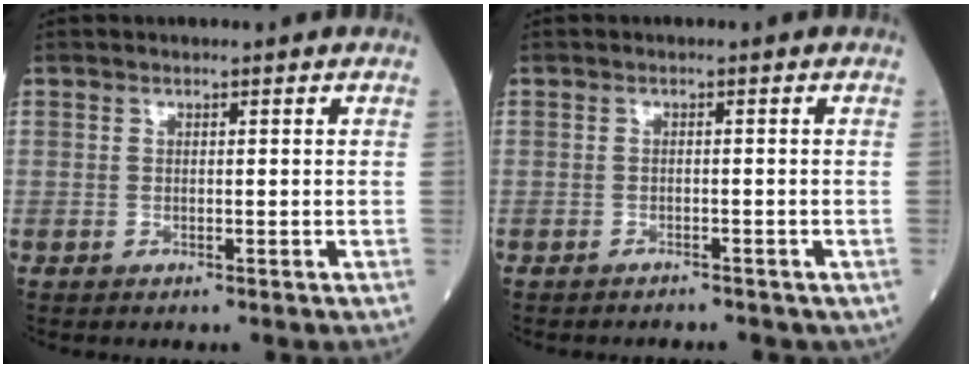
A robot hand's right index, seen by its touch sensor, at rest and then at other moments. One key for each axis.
{"total": 3.4, "fx": -3.0, "fy": 1.5, "fz": 0.8, "tx": -0.015, "ty": -0.001, "tz": -0.031}